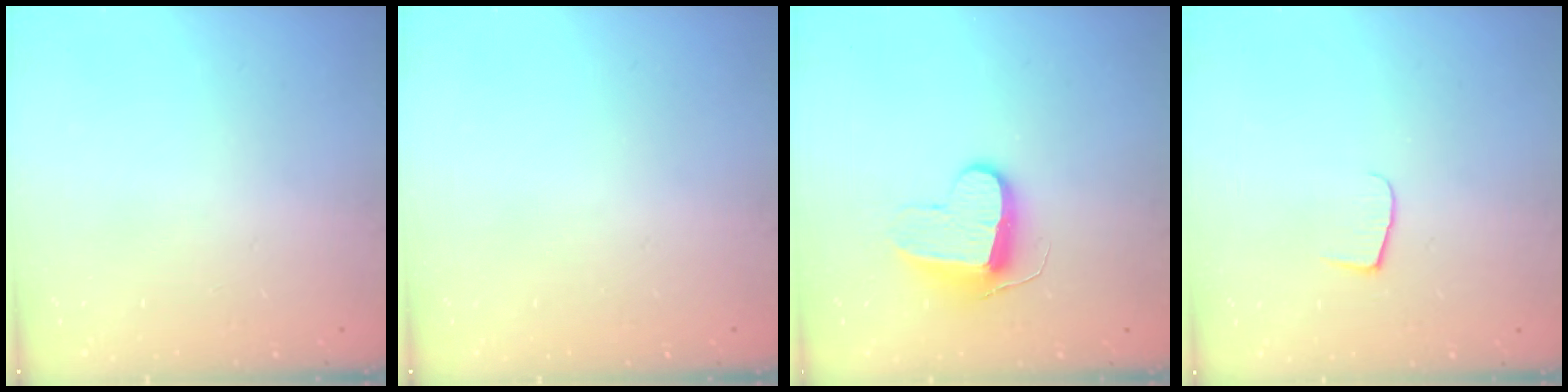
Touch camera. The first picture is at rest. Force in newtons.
{"total": 0.0}
{"total": 10.1, "press": 10.1, "slide": 0.4}
{"total": 5.3, "press": 5.2, "slide": 0.4}